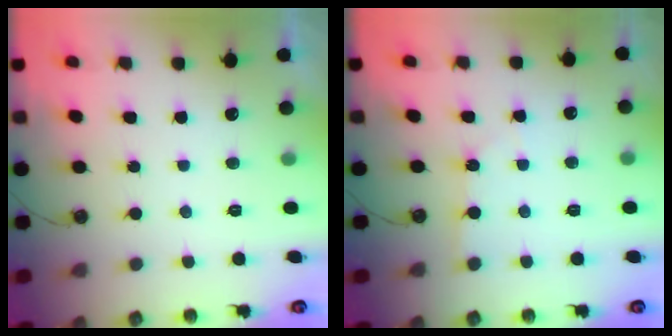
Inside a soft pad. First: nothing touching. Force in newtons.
{"total": 1.8, "press": 1.7, "slide": 0.3}